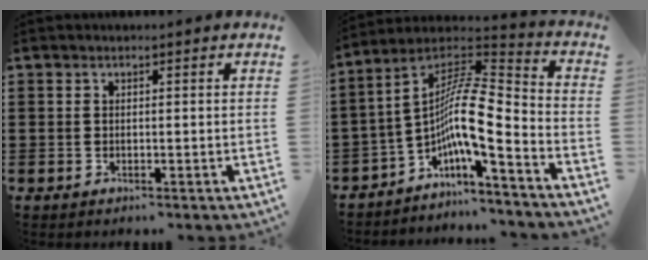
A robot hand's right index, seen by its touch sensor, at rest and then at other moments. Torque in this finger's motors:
{"motor_torque": [0.10, 0.09, 0.76, 0.12]}